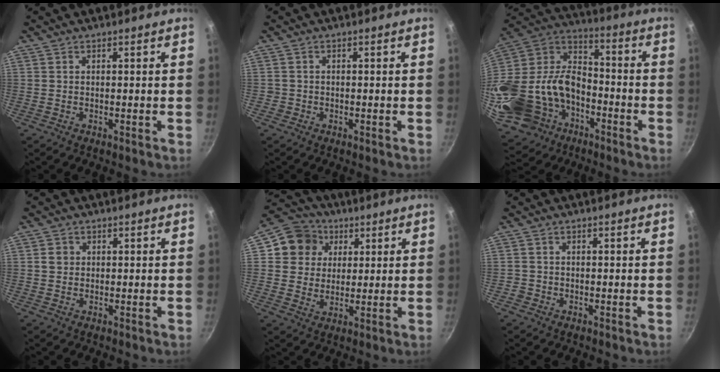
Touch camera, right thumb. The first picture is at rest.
{"total": 1.1, "force": [-0.4, 1.0, 0.1], "torque": [0.000, 0.004, -0.006]}
{"total": 29.0, "force": [-8.8, 21.4, 17.4], "torque": [-0.354, 0.052, -0.142]}
{"total": 2.0, "force": [0.2, 1.9, 0.7], "torque": [-0.004, 0.006, 0.001]}
{"total": 10.1, "force": [3.3, 9.0, 3.1], "torque": [-0.020, 0.006, 0.047]}
{"total": 1.4, "force": [-0.7, 1.2, 0.2], "torque": [-0.002, 0.005, -0.011]}